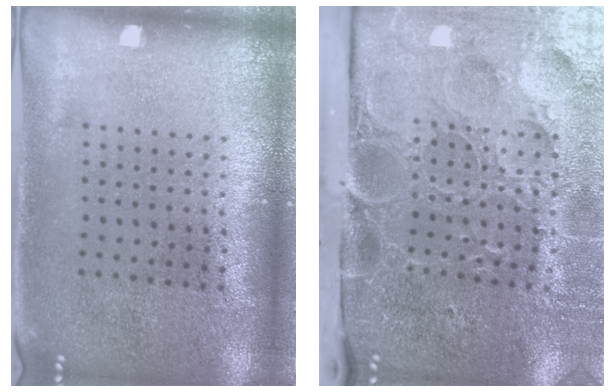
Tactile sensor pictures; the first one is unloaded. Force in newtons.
{"total": 5.2, "press": 4.1, "slide": 3.3}